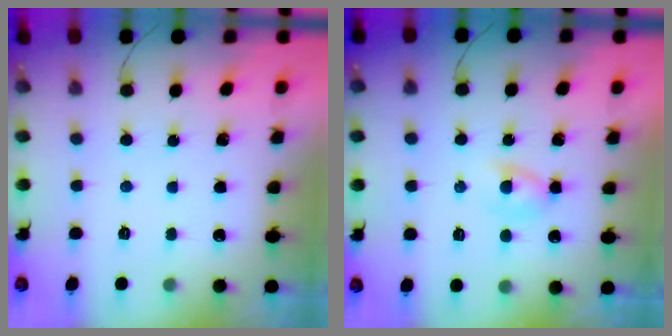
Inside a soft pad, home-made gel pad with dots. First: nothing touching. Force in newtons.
{"total": 2.3, "press": 2.1, "slide": 0.9}